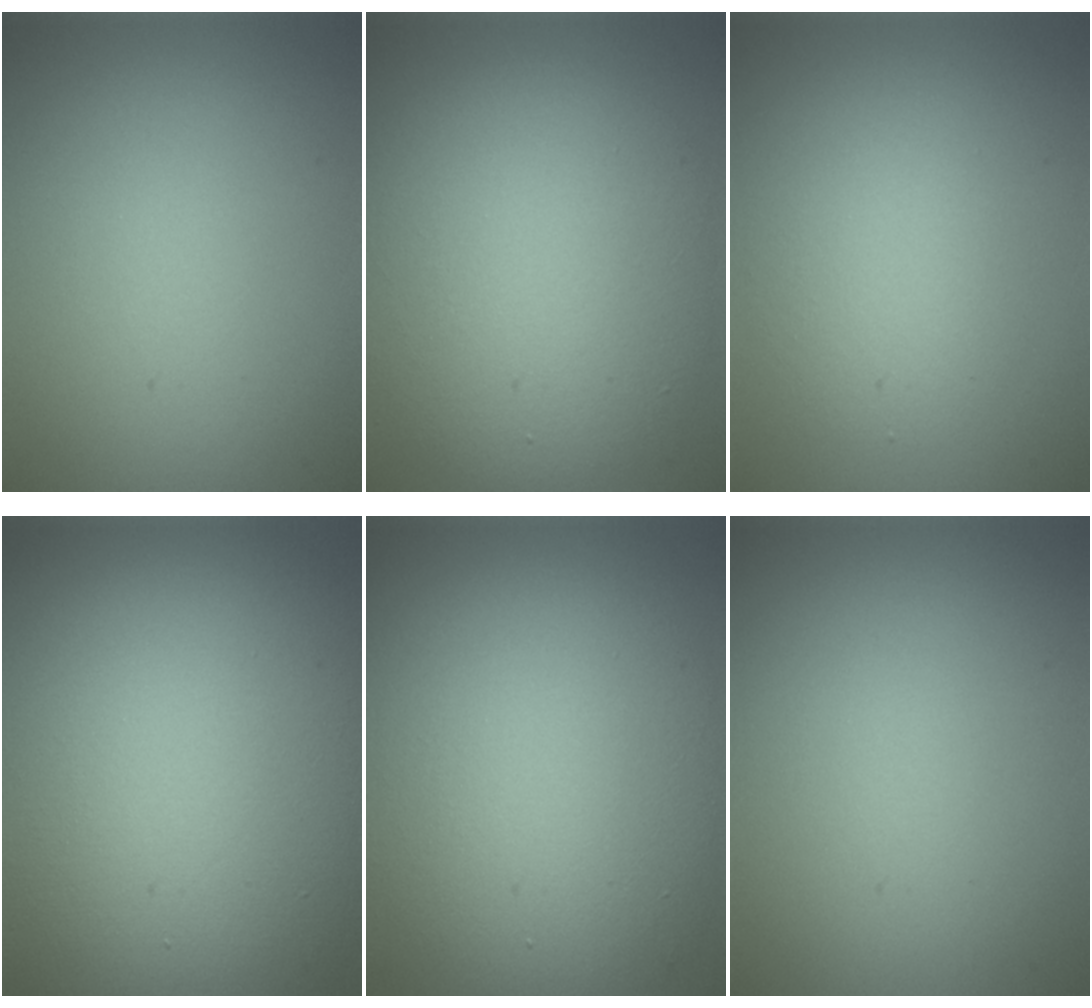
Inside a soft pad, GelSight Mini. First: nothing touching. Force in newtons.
{"total": 9.7, "press": 9.6, "slide": 0.7}
{"total": 3.0, "press": 3.0, "slide": 0.2}
{"total": 18.1, "press": 18.1, "slide": 1.5}
{"total": 12.6, "press": 12.6, "slide": 0.7}
{"total": 0.0}